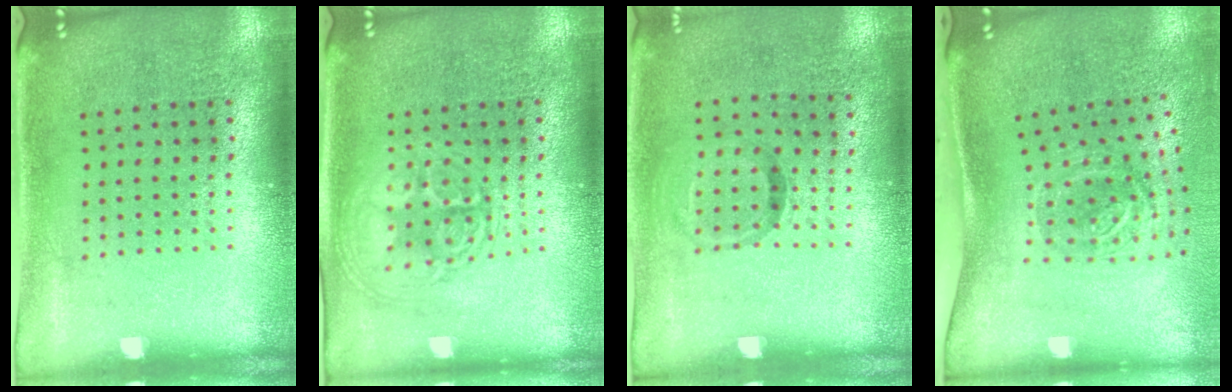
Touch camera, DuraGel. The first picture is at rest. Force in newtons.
{"total": 2.9, "press": 2.9, "slide": 0.4}
{"total": 1.0, "press": 0.6, "slide": 0.8}
{"total": 1.9, "press": 1.2, "slide": 1.5}